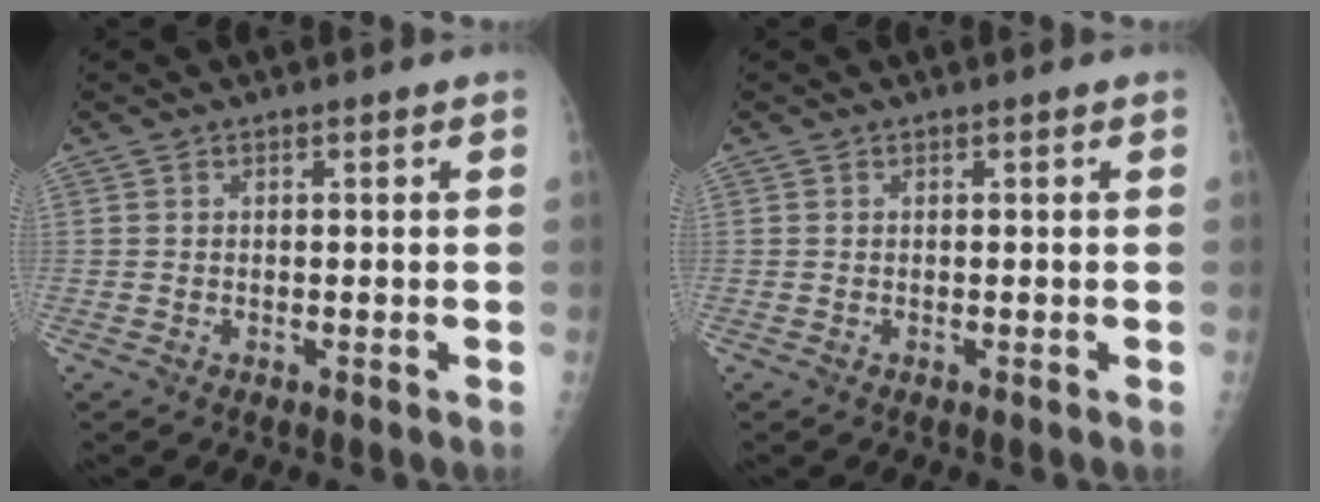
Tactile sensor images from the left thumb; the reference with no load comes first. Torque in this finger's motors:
{"motor_torque": [0.01, 0.00, -0.07, -0.07, 0.00]}